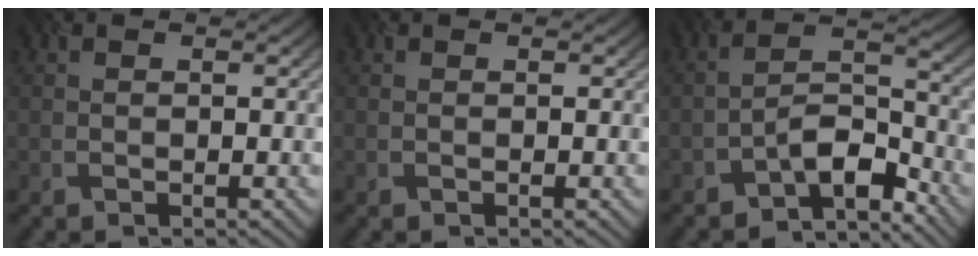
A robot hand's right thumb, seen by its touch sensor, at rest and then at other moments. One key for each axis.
{"total": 0.0}
{"total": 8.0, "fx": -6.4, "fy": 2.8, "fz": 3.9, "tx": -0.048, "ty": 0.012, "tz": -0.120}